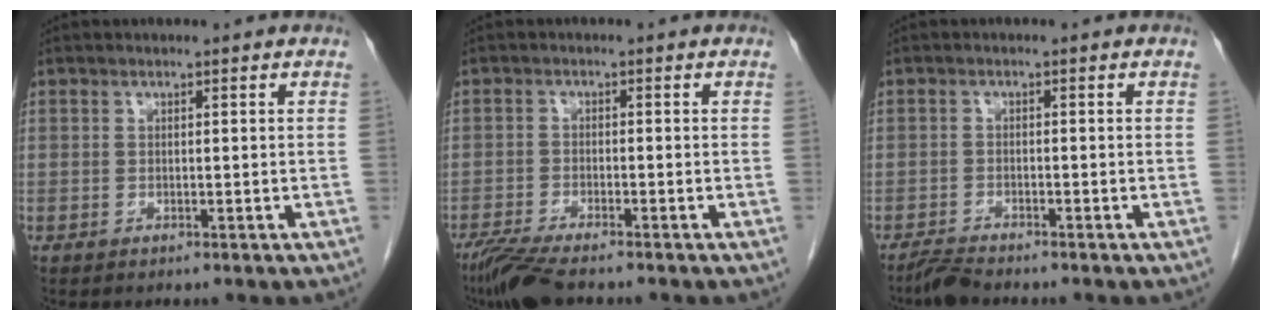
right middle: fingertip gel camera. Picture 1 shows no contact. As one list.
[{"total": 6.1, "force": [-5.0, 0.6, 3.4], "torque": [-0.063, -0.018, -0.092]}, {"total": 2.4, "force": [-2.3, -0.1, 0.7], "torque": [-0.020, -0.011, -0.046]}]